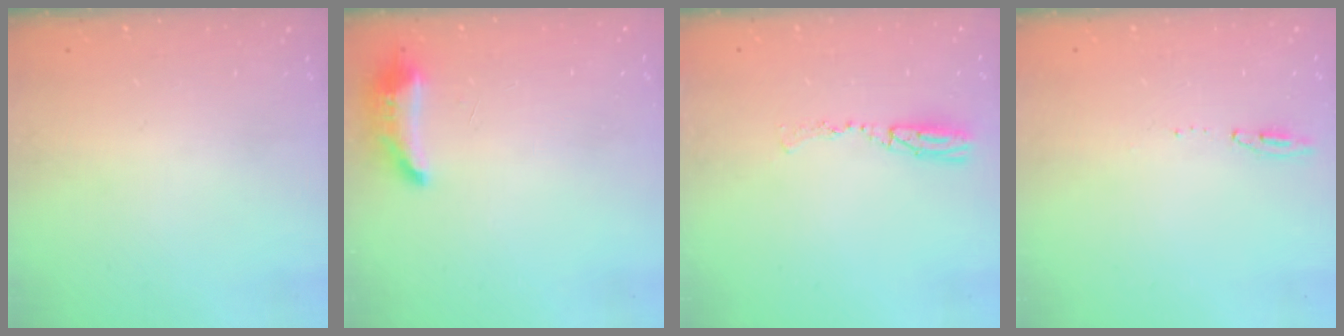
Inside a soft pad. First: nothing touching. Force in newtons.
{"total": 8.3, "press": 8.1, "slide": 1.5}
{"total": 5.6, "press": 5.3, "slide": 1.9}
{"total": 6.0, "press": 5.8, "slide": 1.5}